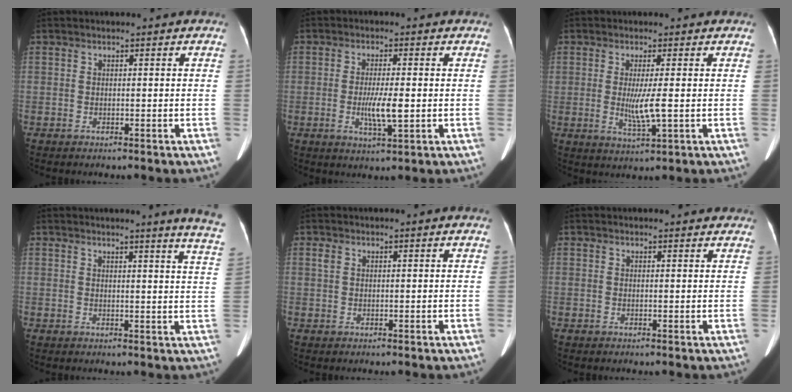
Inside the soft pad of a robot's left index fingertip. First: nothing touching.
{"total": 4.7, "force": [-1.1, 0.6, 4.5], "torque": [-0.087, -0.025, -0.020]}
{"total": 4.4, "force": [-0.5, 0.1, 4.4], "torque": [-0.082, -0.028, -0.007]}
{"total": 8.6, "force": [7.7, -1.5, 3.6], "torque": [-0.031, -0.084, 0.055]}
{"total": 1.2, "force": [0.8, 0.4, 0.8], "torque": [-0.022, 0.001, 0.014]}
{"total": 4.6, "force": [4.2, 1.1, 1.4], "torque": [-0.008, -0.008, 0.033]}